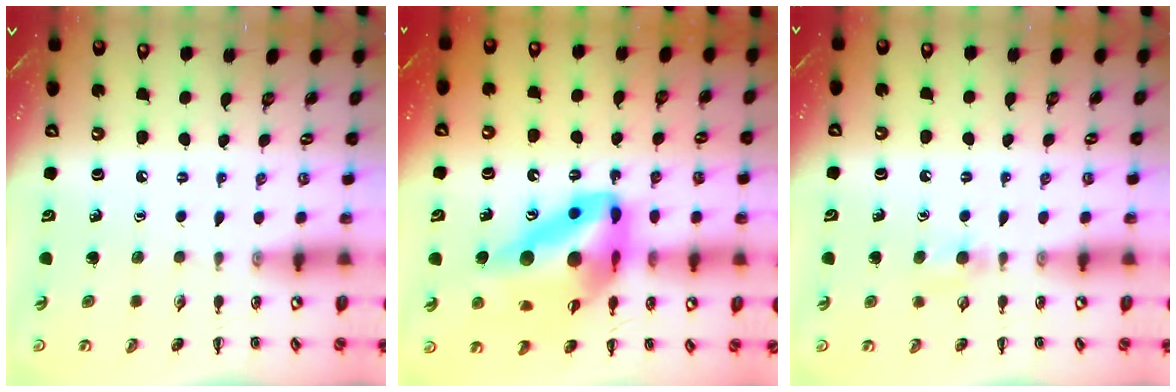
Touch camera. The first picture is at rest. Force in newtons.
{"total": 18.9, "press": 18.0, "slide": 5.8}
{"total": 3.5, "press": 3.3, "slide": 1.3}